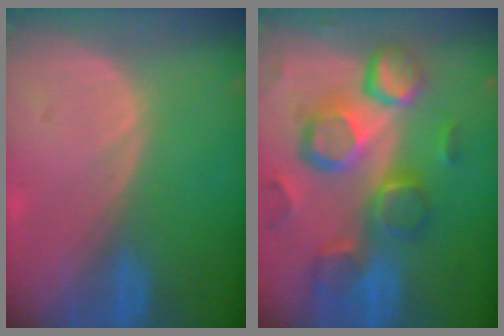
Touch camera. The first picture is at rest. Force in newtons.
{"total": 12.3, "press": 10.7, "slide": 6.1}